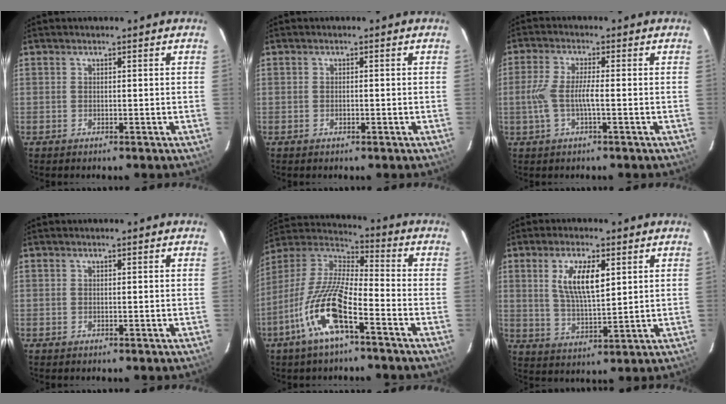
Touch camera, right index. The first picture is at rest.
{"total": 0.7, "force": [-0.3, 0.6, 0.4], "torque": [-0.009, 0.001, -0.003]}
{"total": 5.8, "force": [-1.2, 0.7, 5.6], "torque": [-0.121, 0.000, -0.021]}
{"total": 0.0}
{"total": 15.4, "force": [-7.9, 3.3, 12.8], "torque": [-0.260, -0.016, -0.157]}
{"total": 8.7, "force": [3.0, 3.0, 7.6], "torque": [-0.144, 0.001, 0.061]}